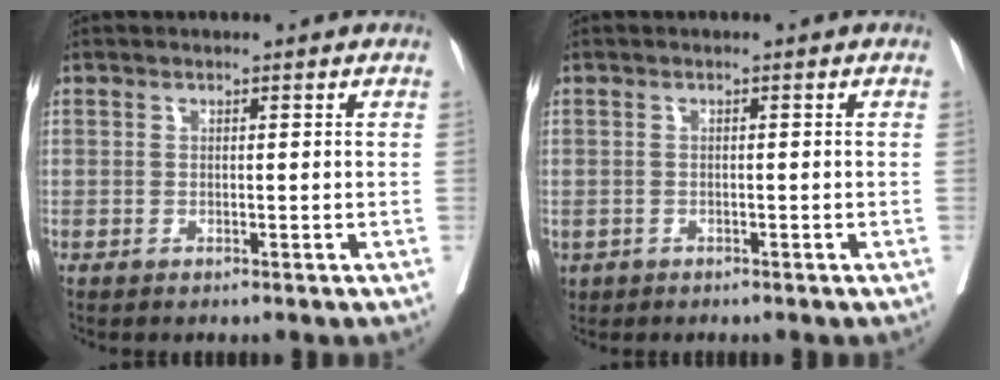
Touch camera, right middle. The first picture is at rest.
{"total": 1.9, "force": [-1.1, 1.3, 0.8], "torque": [-0.018, -0.001, -0.015]}